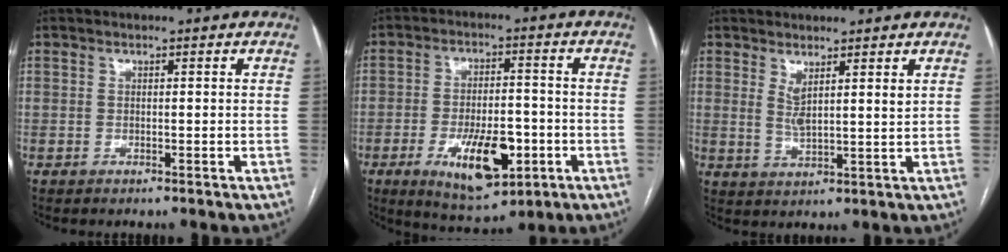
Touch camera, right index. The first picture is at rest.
{"total": 12.0, "force": [-4.3, 4.9, 10.1], "torque": [-0.171, -0.004, -0.058]}
{"total": 3.9, "force": [2.4, 0.6, 3.0], "torque": [-0.058, -0.010, 0.050]}